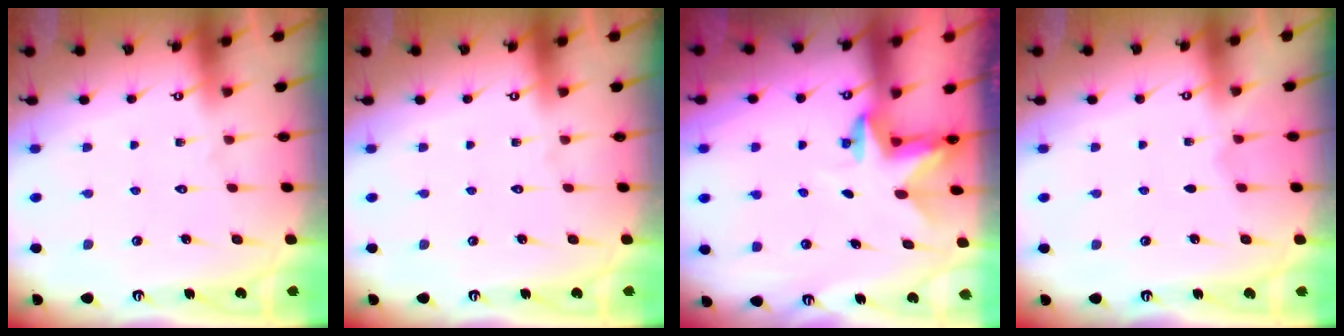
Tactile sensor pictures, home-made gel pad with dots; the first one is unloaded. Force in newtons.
{"total": 0.0}
{"total": 2.4, "press": 2.4, "slide": 0.4}
{"total": 3.8, "press": 2.9, "slide": 2.4}